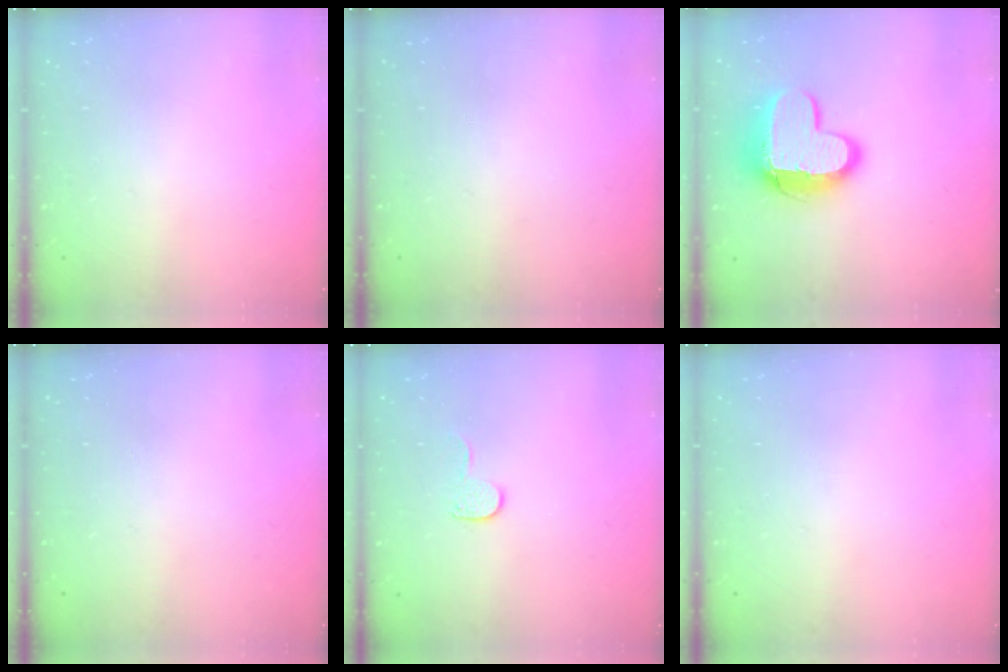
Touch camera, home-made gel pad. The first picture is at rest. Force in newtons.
{"total": 0.0}
{"total": 14.2, "press": 14.2, "slide": 1.1}
{"total": 0.0}
{"total": 6.7, "press": 6.7, "slide": 0.6}
{"total": 0.0}